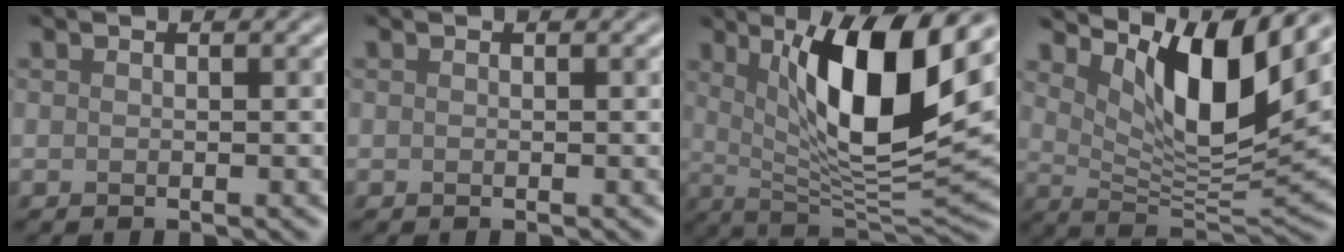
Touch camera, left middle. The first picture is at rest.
{"total": 0.0}
{"total": 11.0, "force": [3.5, 3.0, 10.0], "torque": [-0.152, -0.017, 0.065]}
{"total": 9.0, "force": [4.4, 2.7, 7.5], "torque": [-0.124, -0.020, 0.080]}